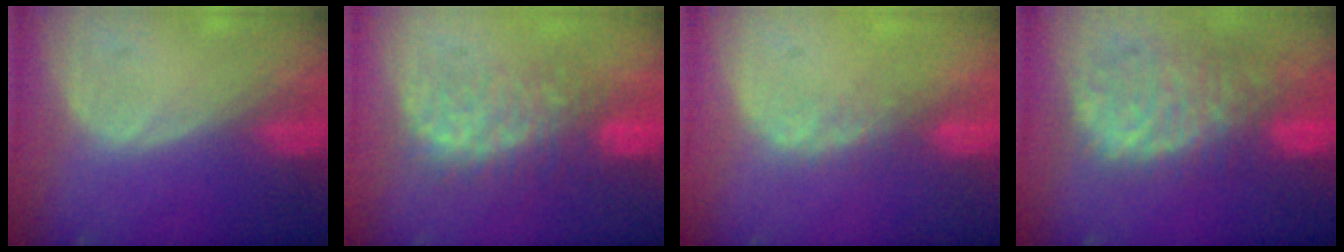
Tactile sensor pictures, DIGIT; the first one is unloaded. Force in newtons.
{"total": 7.8, "press": 7.6, "slide": 1.4}
{"total": 2.5, "press": 1.9, "slide": 1.5}
{"total": 11.4, "press": 9.6, "slide": 6.1}